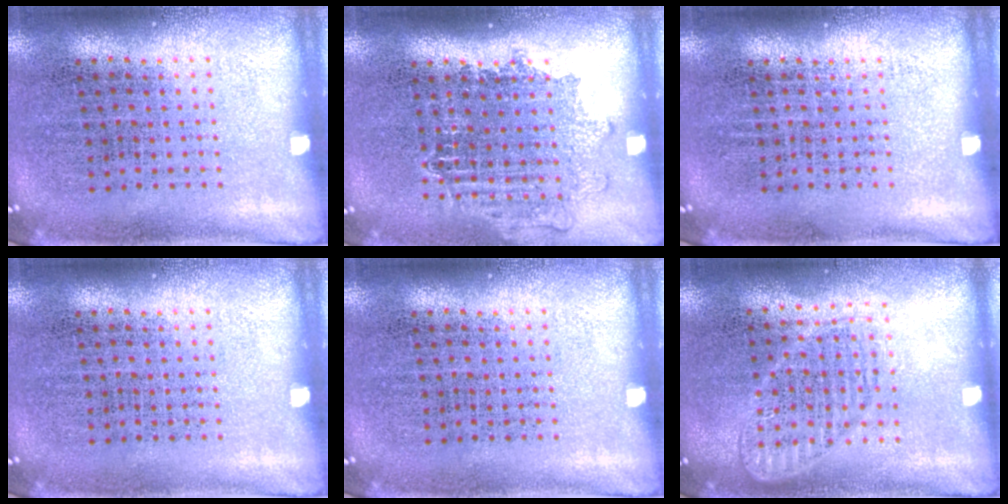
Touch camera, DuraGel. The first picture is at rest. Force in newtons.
{"total": 1.2, "press": 1.1, "slide": 0.6}
{"total": 0.0}
{"total": 0.0}
{"total": 0.0}
{"total": 1.5, "press": 1.3, "slide": 0.7}